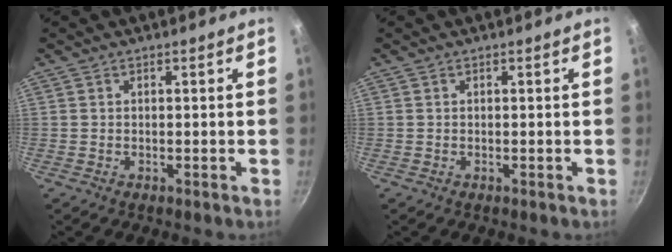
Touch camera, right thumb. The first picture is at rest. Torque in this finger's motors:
{"motor_torque": [-0.09, 0.08, 0.00, 0.00, 0.00]}